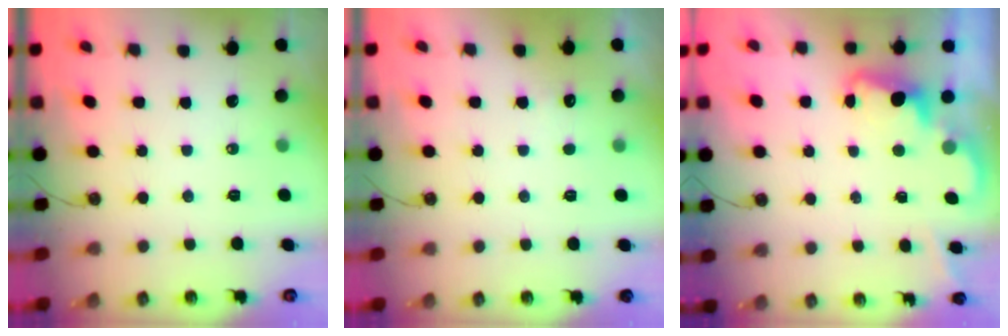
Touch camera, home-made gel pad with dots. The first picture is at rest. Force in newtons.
{"total": 3.0, "press": 2.8, "slide": 1.0}
{"total": 2.5, "press": 2.4, "slide": 0.5}